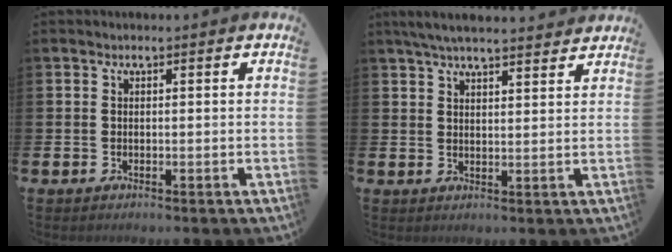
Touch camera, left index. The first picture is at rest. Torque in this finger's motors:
{"motor_torque": [0.85, -1.10, 0.59, 0.11]}